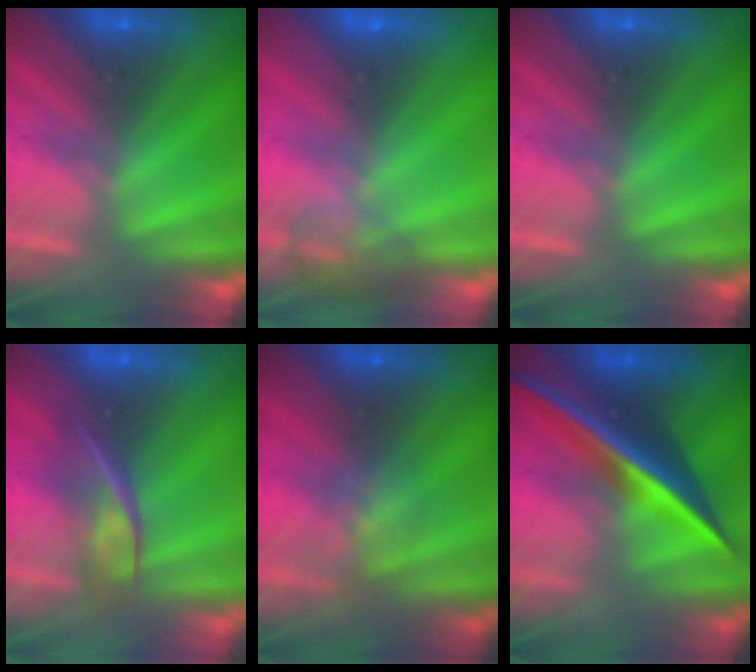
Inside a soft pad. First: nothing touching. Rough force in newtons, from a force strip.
{"total": 3.6}
{"total": 0.0}
{"total": 2.4}
{"total": 2.8}
{"total": 2.7}